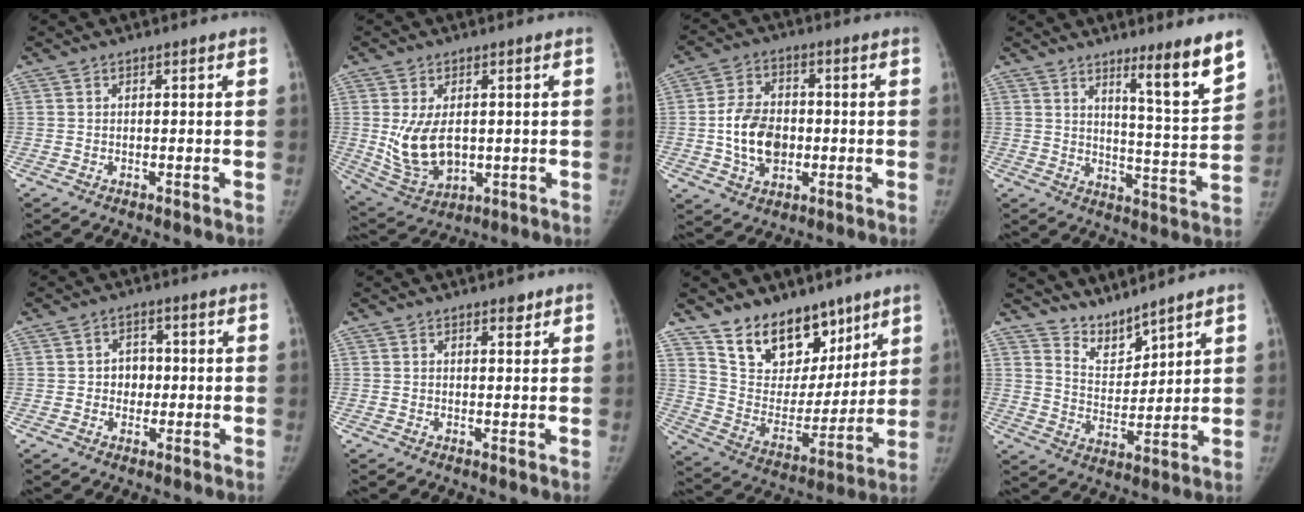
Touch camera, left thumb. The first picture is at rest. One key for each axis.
{"total": 10.7, "fx": 0.3, "fy": 6.8, "fz": 8.2, "tx": -0.138, "ty": -0.011, "tz": 0.026}
{"total": 11.1, "fx": -1.1, "fy": 7.9, "fz": 7.7, "tx": -0.116, "ty": 0.011, "tz": -0.020}
{"total": 10.7, "fx": 7.2, "fy": 0.1, "fz": 7.8, "tx": -0.105, "ty": -0.063, "tz": 0.111}
{"total": 4.1, "fx": -0.1, "fy": 3.5, "fz": 2.1, "tx": -0.002, "ty": 0.008, "tz": -0.005}
{"total": 1.7, "fx": 1.2, "fy": 0.8, "fz": 0.9, "tx": 0.002, "ty": -0.005, "tz": 0.015}
{"total": 18.0, "fx": 12.7, "fy": 10.4, "fz": 7.4, "tx": -0.056, "ty": -0.081, "tz": 0.222}
{"total": 6.6, "fx": 6.4, "fy": 1.3, "fz": 1.1, "tx": -0.005, "ty": -0.059, "tz": 0.134}